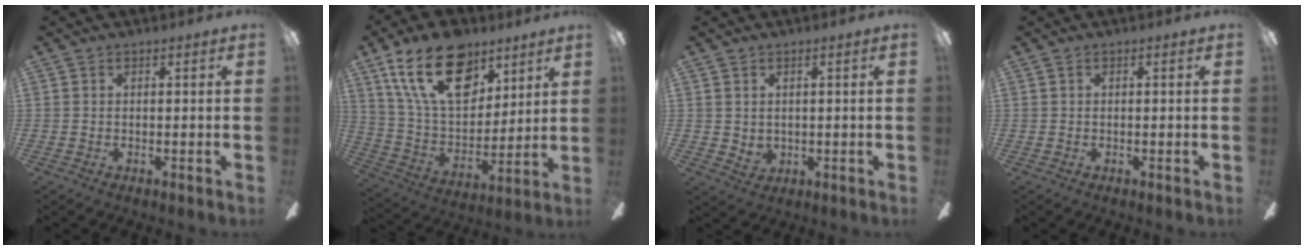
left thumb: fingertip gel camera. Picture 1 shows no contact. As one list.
[{"total": 22.4, "force": [12.4, 13.0, 13.3], "torque": [-0.241, -0.052, 0.221]}, {"total": 2.6, "force": [1.4, 2.1, 0.5], "torque": [-0.006, -0.005, 0.027]}, {"total": 0.0}]